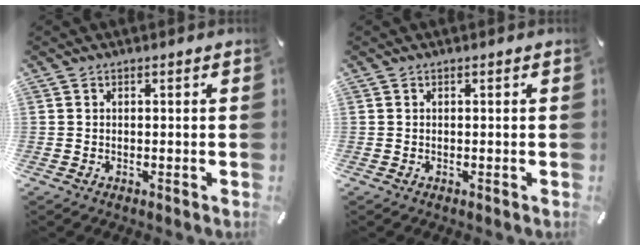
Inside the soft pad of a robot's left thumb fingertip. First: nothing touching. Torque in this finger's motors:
{"motor_torque": [-0.07, -0.07, 0.00, 0.00, 0.00]}